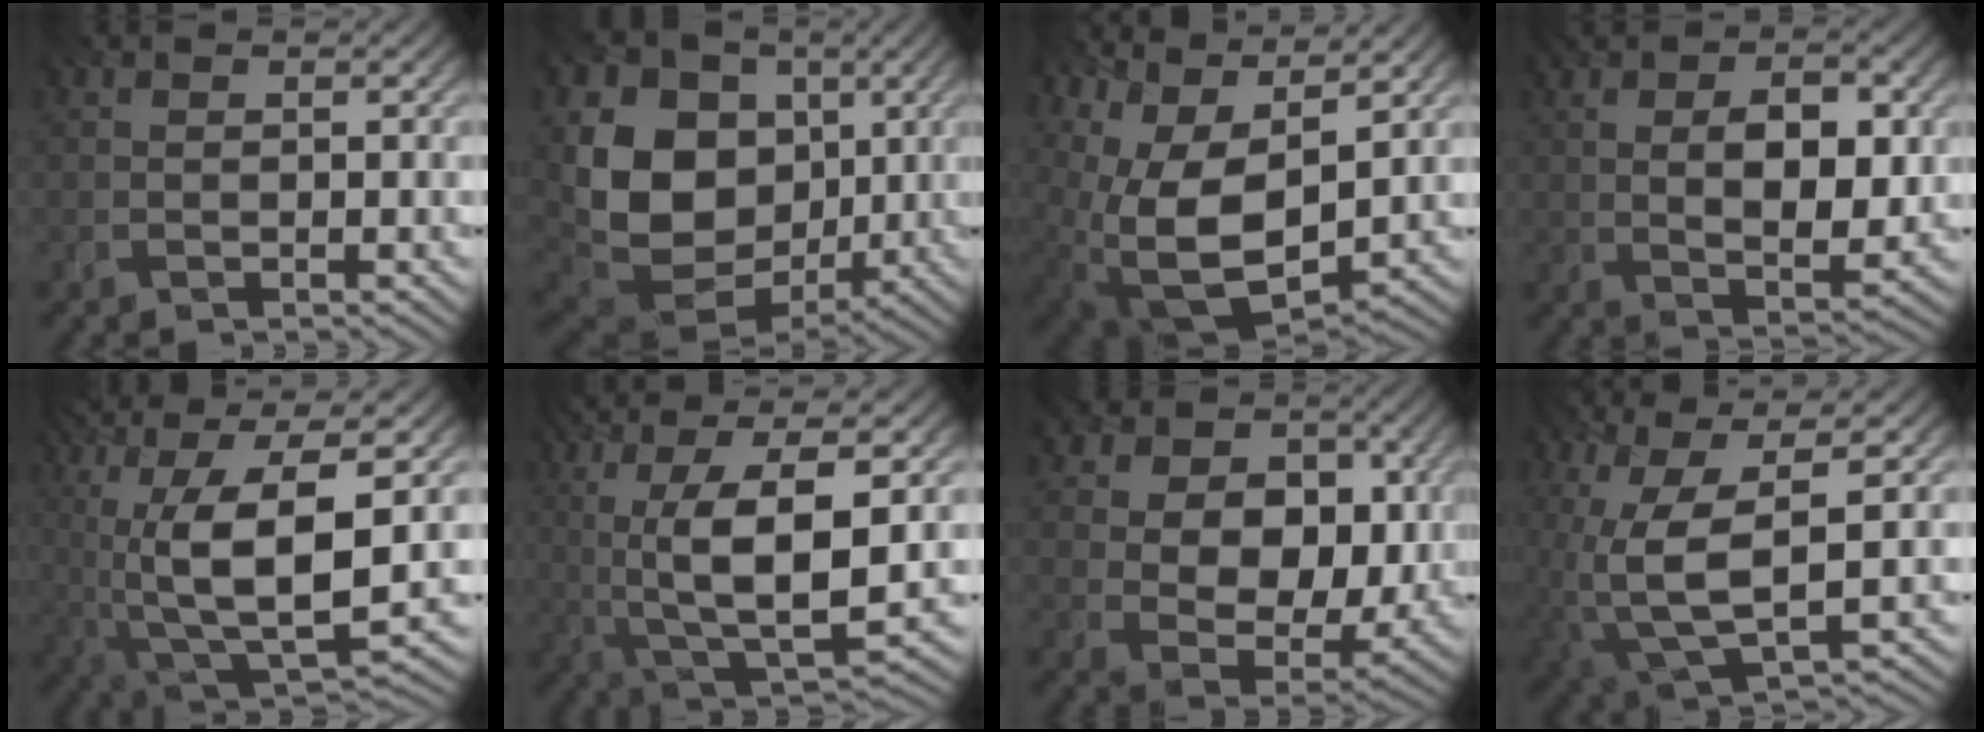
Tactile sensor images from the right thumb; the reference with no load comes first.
{"total": 15.8, "force": [1.0, 12.4, 9.7], "torque": [-0.209, -0.015, 0.038]}
{"total": 14.2, "force": [2.5, 8.5, 11.1], "torque": [-0.230, -0.017, 0.058]}
{"total": 8.4, "force": [1.2, 4.3, 7.2], "torque": [-0.117, -0.006, 0.013]}
{"total": 17.6, "force": [0.6, 8.3, 15.5], "torque": [-0.298, 0.001, 0.035]}
{"total": 15.5, "force": [2.0, 6.2, 14.0], "torque": [-0.278, 0.006, 0.044]}
{"total": 13.3, "force": [3.1, 9.8, 8.5], "torque": [-0.171, 0.006, 0.046]}
{"total": 12.6, "force": [0.2, 5.7, 11.2], "torque": [-0.252, -0.022, 0.014]}